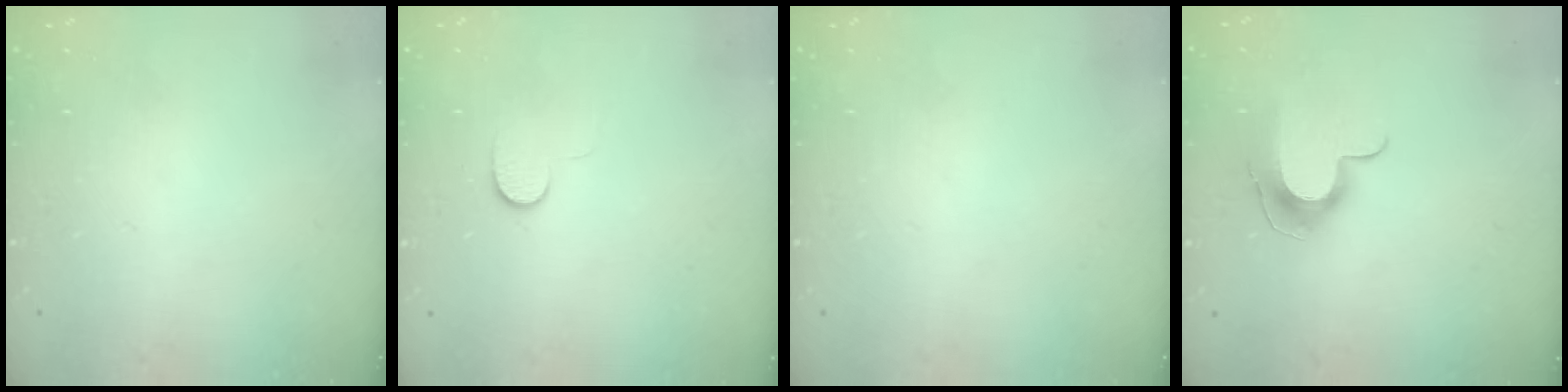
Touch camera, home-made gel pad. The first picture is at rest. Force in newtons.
{"total": 6.8, "press": 6.7, "slide": 1.0}
{"total": 0.0}
{"total": 9.9, "press": 9.9, "slide": 0.1}